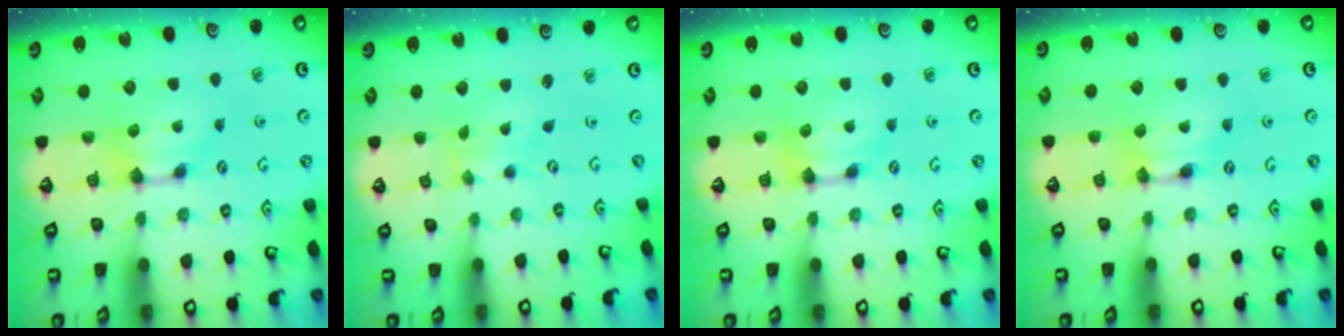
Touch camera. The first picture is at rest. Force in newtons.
{"total": 2.7, "press": 2.5, "slide": 0.9}
{"total": 0.0}
{"total": 1.6, "press": 1.6, "slide": 0.1}